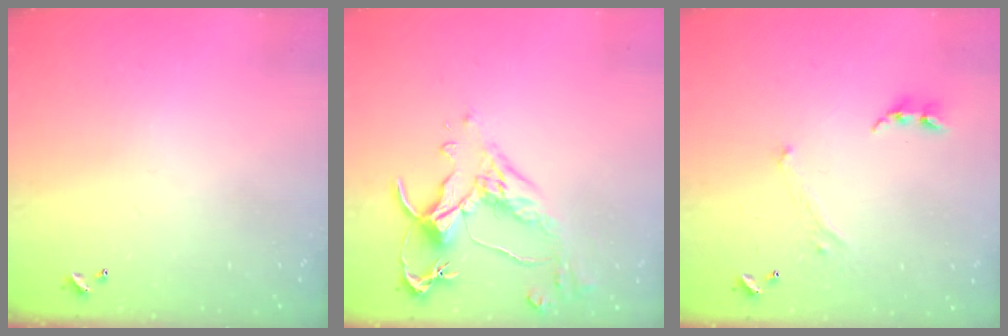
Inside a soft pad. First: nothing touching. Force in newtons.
{"total": 2.5, "press": 2.1, "slide": 1.2}
{"total": 1.7, "press": 1.6, "slide": 0.5}